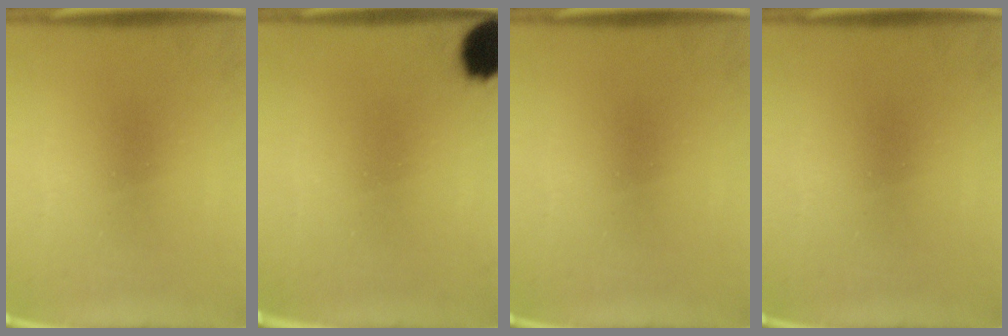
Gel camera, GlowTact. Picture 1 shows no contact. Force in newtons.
{"total": 10.3}
{"total": 0.0}
{"total": 0.0}